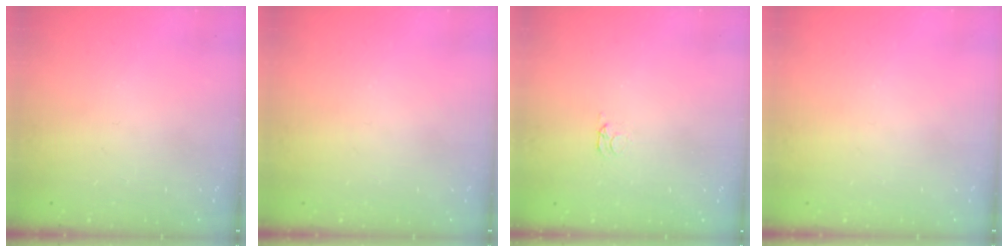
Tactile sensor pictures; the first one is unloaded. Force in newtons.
{"total": 0.0}
{"total": 1.6, "press": 1.6, "slide": 0.4}
{"total": 0.0}